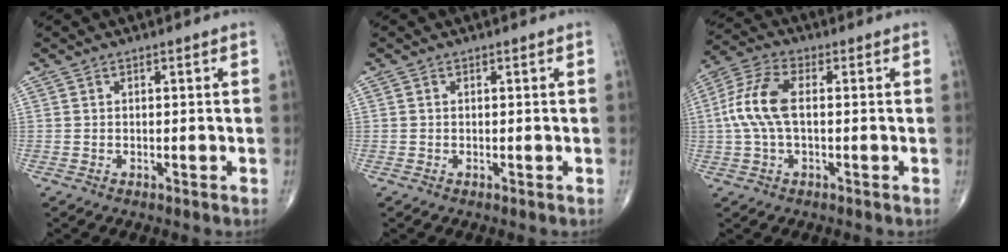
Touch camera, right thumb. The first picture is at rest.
{"total": 0.0}
{"total": 9.4, "force": [0.3, 4.7, 8.1], "torque": [-0.191, 0.026, 0.004]}